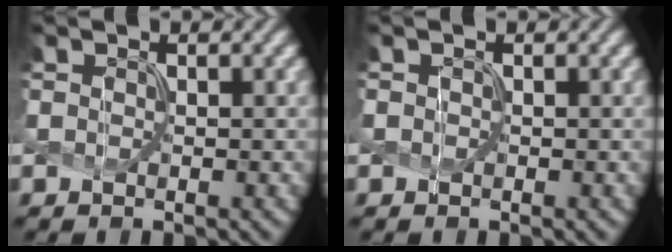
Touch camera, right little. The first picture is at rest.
{"total": 0.0}